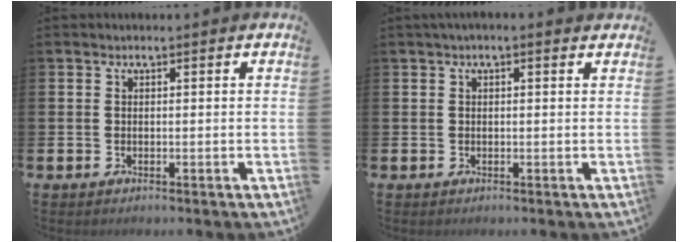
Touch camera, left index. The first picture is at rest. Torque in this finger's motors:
{"motor_torque": [0.80, -1.11, 0.42, 0.10]}